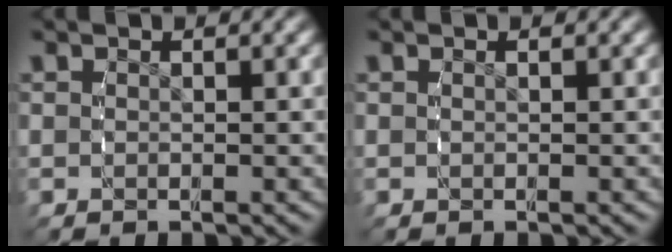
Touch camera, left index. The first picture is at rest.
{"total": 0.0}